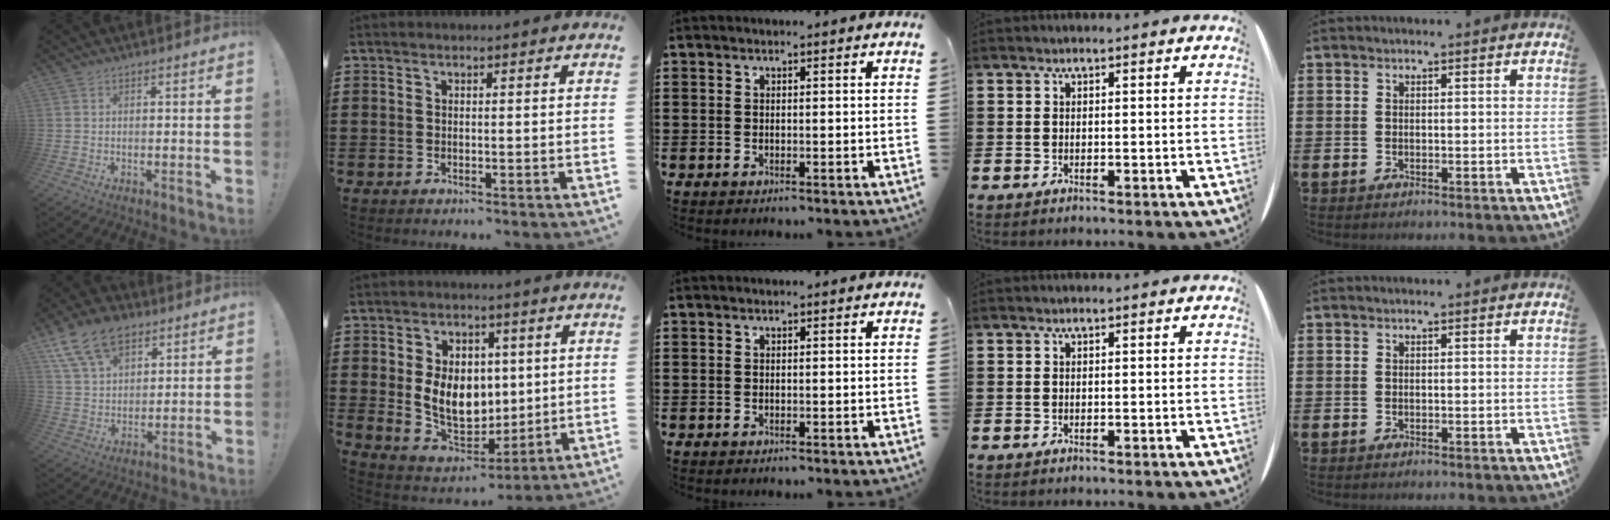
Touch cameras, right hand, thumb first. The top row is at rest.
{"thumb": {"total": 14.9, "force": [8.5, 9.4, 7.7], "torque": [-0.140, -0.037, 0.163]}, "index": {"total": 9.3, "force": [1.0, 7.0, 6.1], "torque": [-0.119, 0.008, 0.018]}}